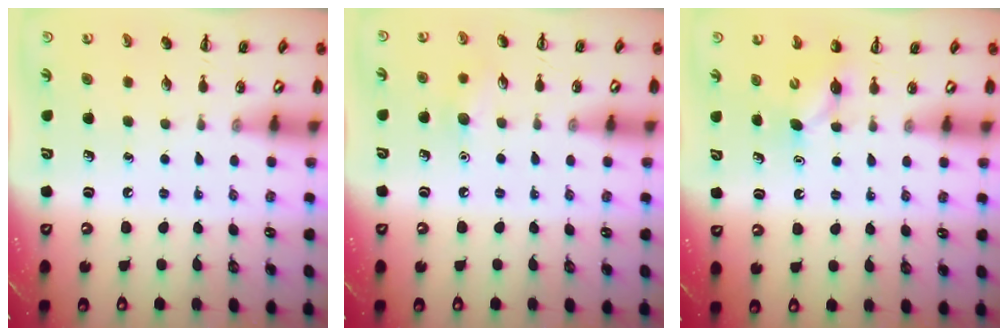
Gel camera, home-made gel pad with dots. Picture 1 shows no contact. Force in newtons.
{"total": 6.2, "press": 6.0, "slide": 1.7}
{"total": 3.7, "press": 3.6, "slide": 0.9}